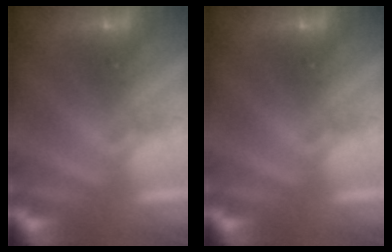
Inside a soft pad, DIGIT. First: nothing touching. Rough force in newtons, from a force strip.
{"total": 0.0}